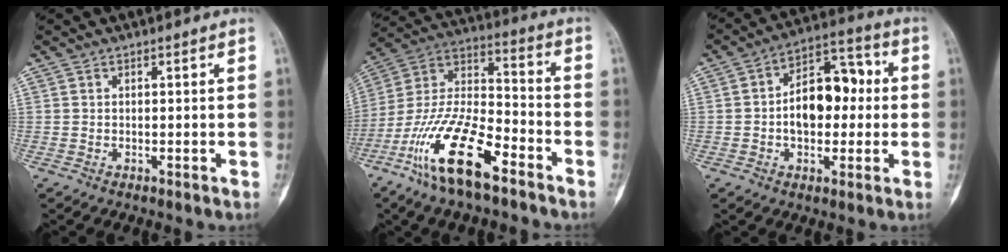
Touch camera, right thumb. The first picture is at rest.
{"total": 18.6, "force": [-10.8, 6.4, 13.7], "torque": [-0.272, 0.063, -0.207]}
{"total": 12.9, "force": [-0.2, 8.2, 10.0], "torque": [-0.118, 0.035, -0.008]}